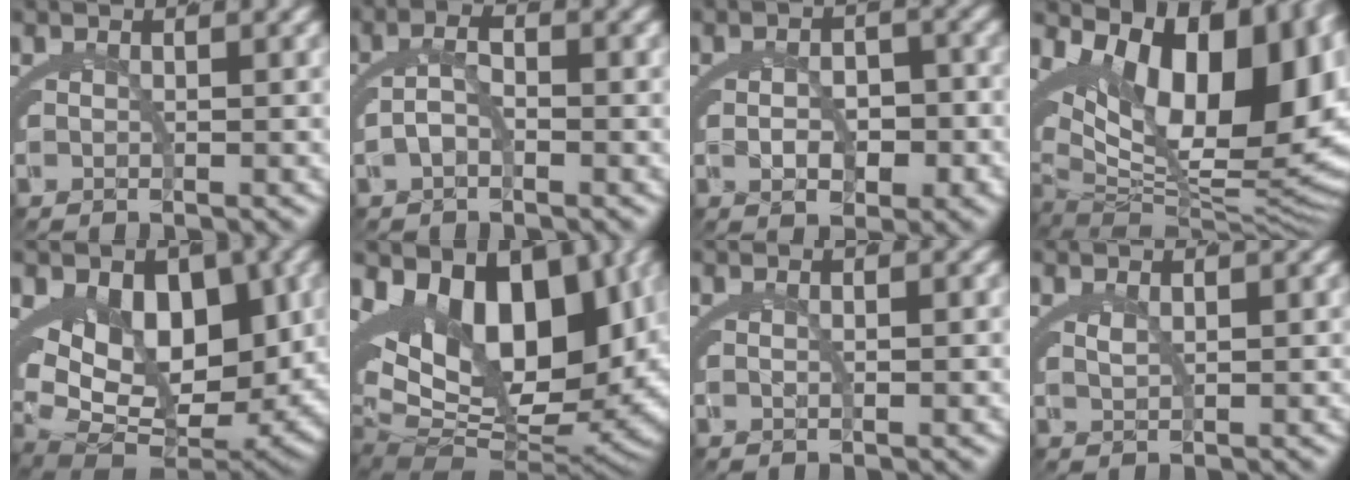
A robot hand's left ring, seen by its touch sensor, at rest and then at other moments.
{"total": 2.5, "force": [-0.4, 1.2, 2.2], "torque": [-0.036, 0.013, -0.014]}
{"total": 2.7, "force": [-1.1, 1.4, 2.1], "torque": [-0.021, -0.006, -0.015]}
{"total": 21.4, "force": [2.7, 12.3, 17.3], "torque": [-0.238, -0.011, 0.059]}
{"total": 15.0, "force": [-1.1, 10.4, 10.8], "torque": [-0.198, -0.055, 0.008]}
{"total": 19.6, "force": [0.2, 13.3, 14.4], "torque": [-0.270, -0.061, 0.030]}
{"total": 0.5, "force": [-0.2, 0.0, 0.5], "torque": [-0.013, 0.002, -0.004]}
{"total": 1.0, "force": [0.8, -0.6, 0.4], "torque": [-0.010, -0.007, 0.023]}